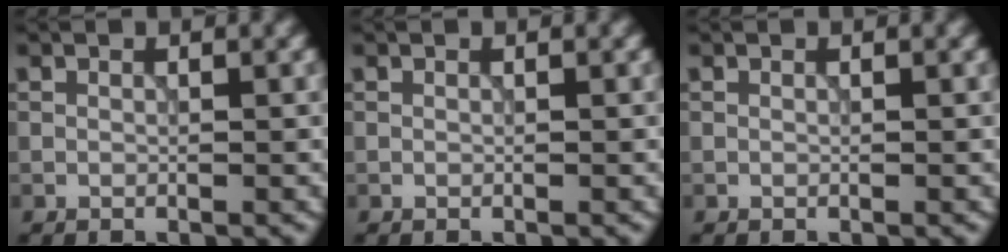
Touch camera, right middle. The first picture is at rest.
{"total": 0.0}
{"total": 0.0}